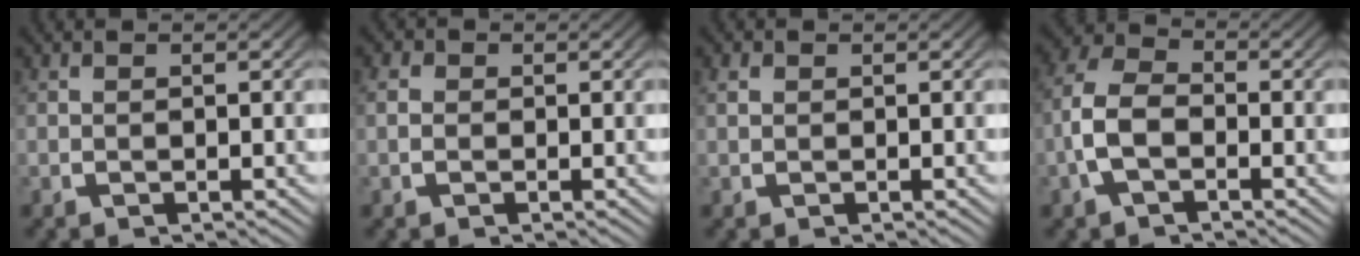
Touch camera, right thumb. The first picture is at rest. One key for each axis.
{"total": 1.4, "fx": 0.0, "fy": 1.3, "fz": 0.5, "tx": -0.008, "ty": -0.008, "tz": 0.000}
{"total": 0.8, "fx": 0.4, "fy": 0.6, "fz": 0.4, "tx": 0.005, "ty": -0.001, "tz": 0.008}
{"total": 5.6, "fx": -0.7, "fy": 3.8, "fz": 4.0, "tx": -0.090, "ty": -0.018, "tz": -0.012}